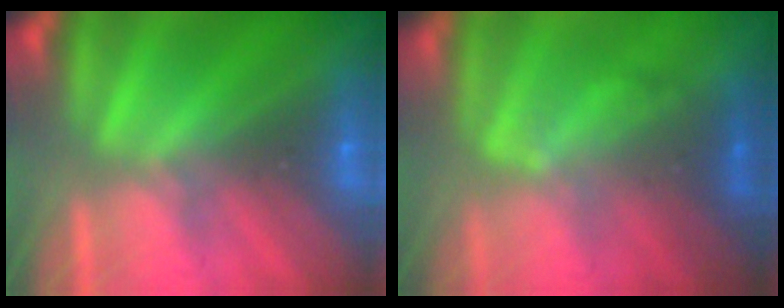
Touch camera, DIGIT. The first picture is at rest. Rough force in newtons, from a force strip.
{"total": 2.0}